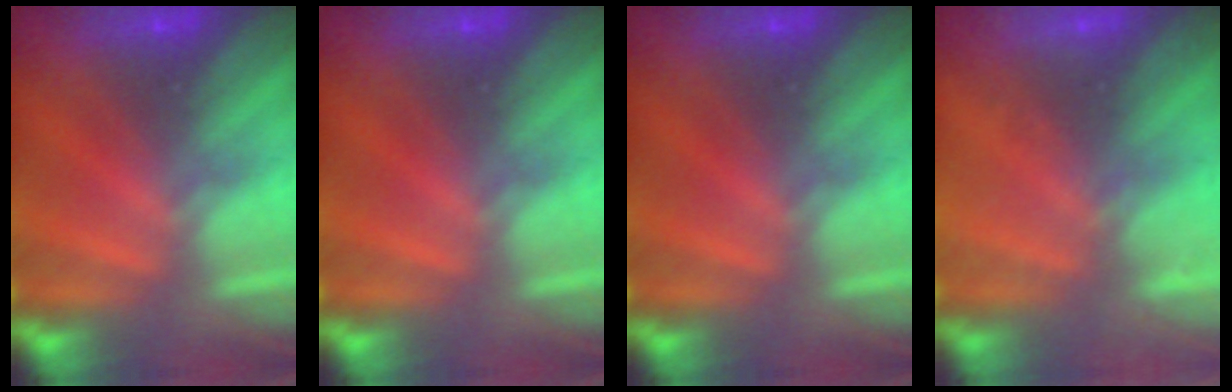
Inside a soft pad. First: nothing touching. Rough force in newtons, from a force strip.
{"total": 0.0}
{"total": 0.0}
{"total": 2.3}